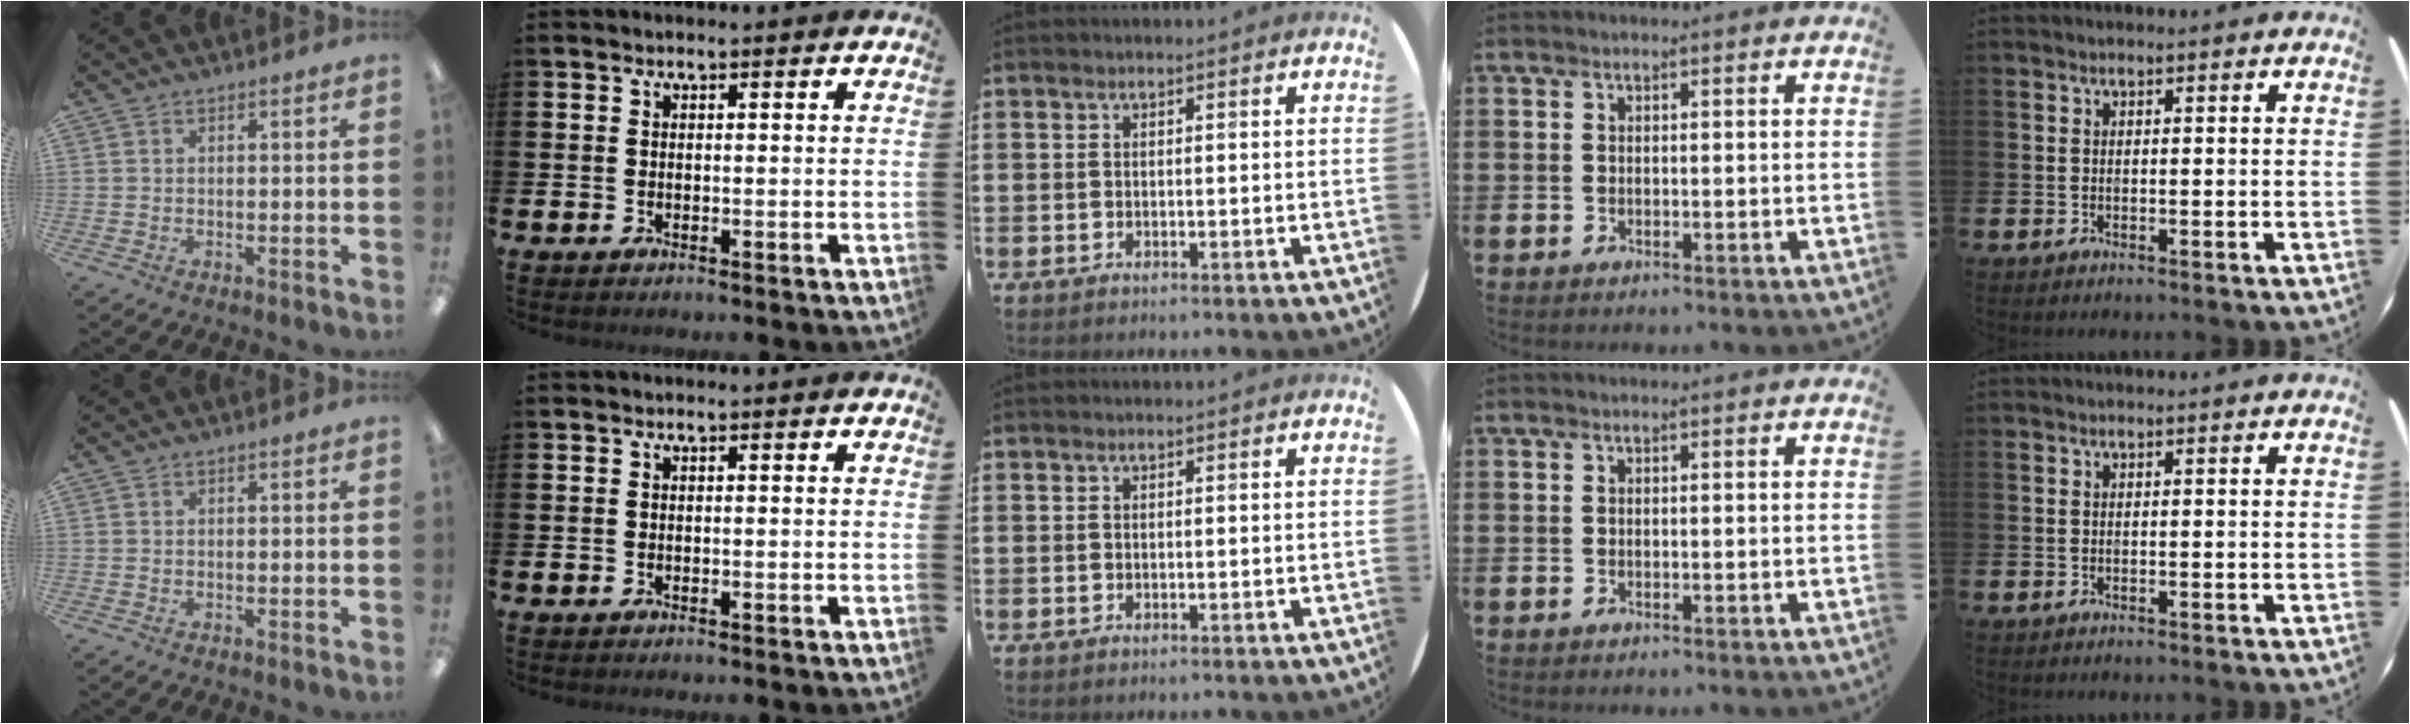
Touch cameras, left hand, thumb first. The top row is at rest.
{}